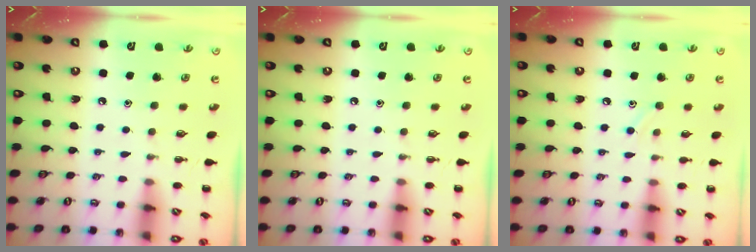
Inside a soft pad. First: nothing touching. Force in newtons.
{"total": 0.0}
{"total": 6.0, "press": 5.7, "slide": 2.0}